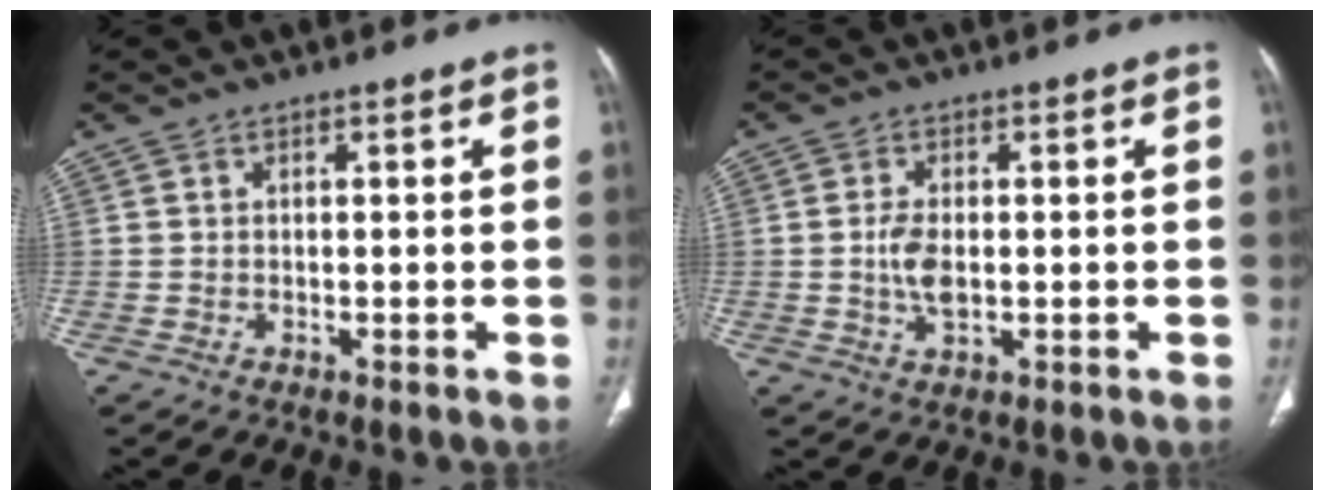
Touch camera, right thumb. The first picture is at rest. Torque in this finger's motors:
{"motor_torque": [1.25, 1.63, 0.92, -0.28, 0.10]}